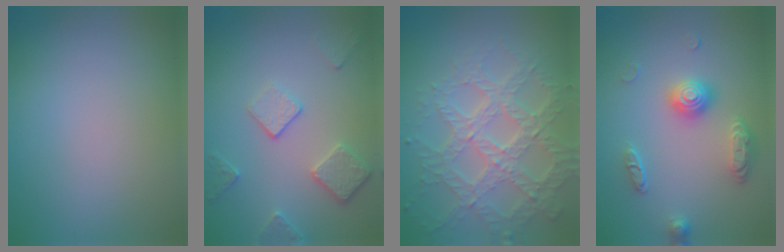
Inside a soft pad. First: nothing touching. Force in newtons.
{"total": 3.7, "press": 3.0, "slide": 2.2}
{"total": 7.2, "press": 5.0, "slide": 5.1}
{"total": 3.4, "press": 3.0, "slide": 1.6}